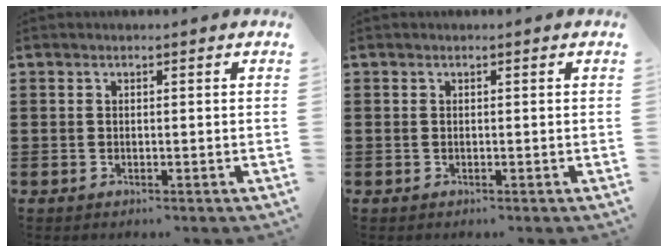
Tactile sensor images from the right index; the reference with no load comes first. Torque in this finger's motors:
{"motor_torque": [1.07, 1.07, 0.05, -0.01]}